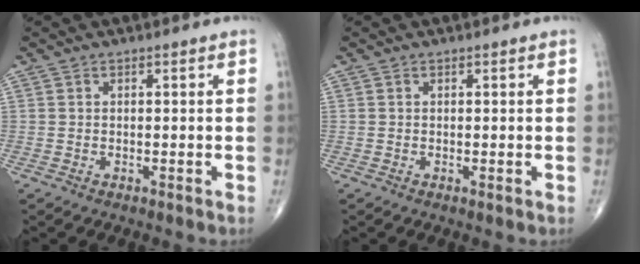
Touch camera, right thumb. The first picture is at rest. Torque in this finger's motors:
{"motor_torque": [-0.57, 0.00, -0.31, -0.22, -0.02]}